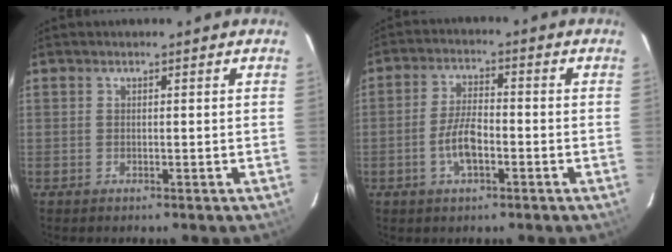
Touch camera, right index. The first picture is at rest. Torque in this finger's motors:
{"motor_torque": [1.55, -0.31, 0.78, 0.08]}